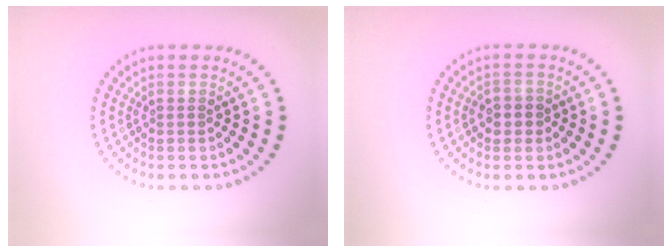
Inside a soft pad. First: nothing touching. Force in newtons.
{"total": 1.9, "press": 1.8, "slide": 0.6}